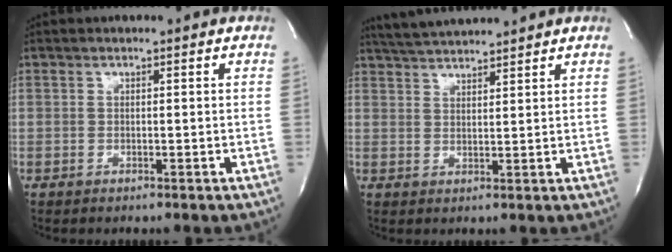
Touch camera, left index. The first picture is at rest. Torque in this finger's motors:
{"motor_torque": [0.01, -0.20, 0.18, 0.14]}